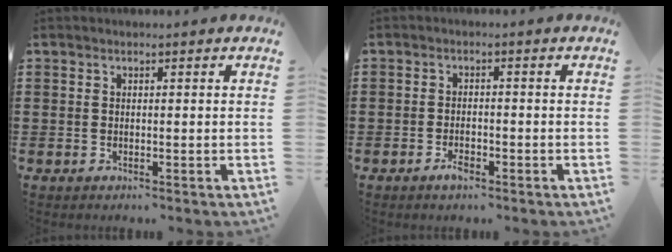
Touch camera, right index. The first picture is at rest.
{"total": 2.0, "force": [-1.3, 0.6, 1.5], "torque": [-0.028, -0.002, -0.023]}